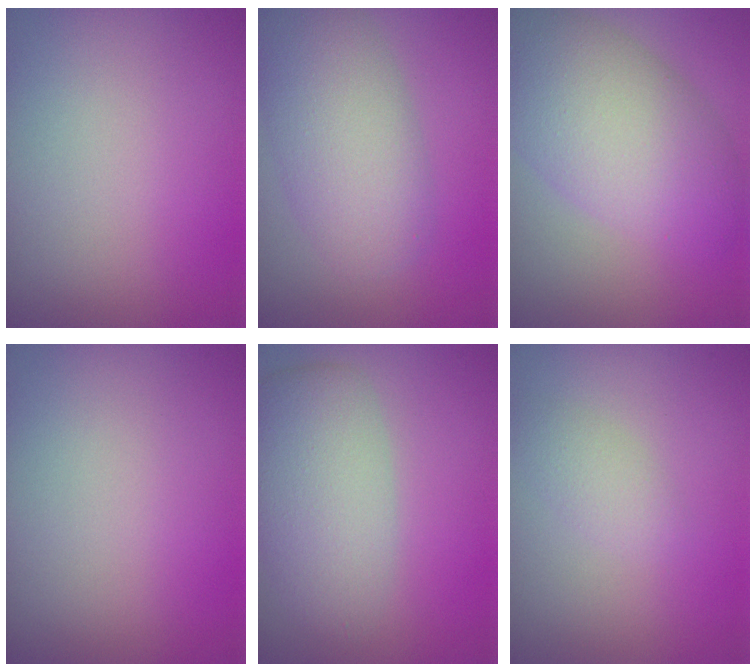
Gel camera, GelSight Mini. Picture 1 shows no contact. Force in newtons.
{"total": 6.5, "press": 6.5, "slide": 0.4}
{"total": 8.7, "press": 8.7, "slide": 0.3}
{"total": 0.0}
{"total": 5.3, "press": 5.3, "slide": 0.3}
{"total": 1.5, "press": 1.5, "slide": 0.0}